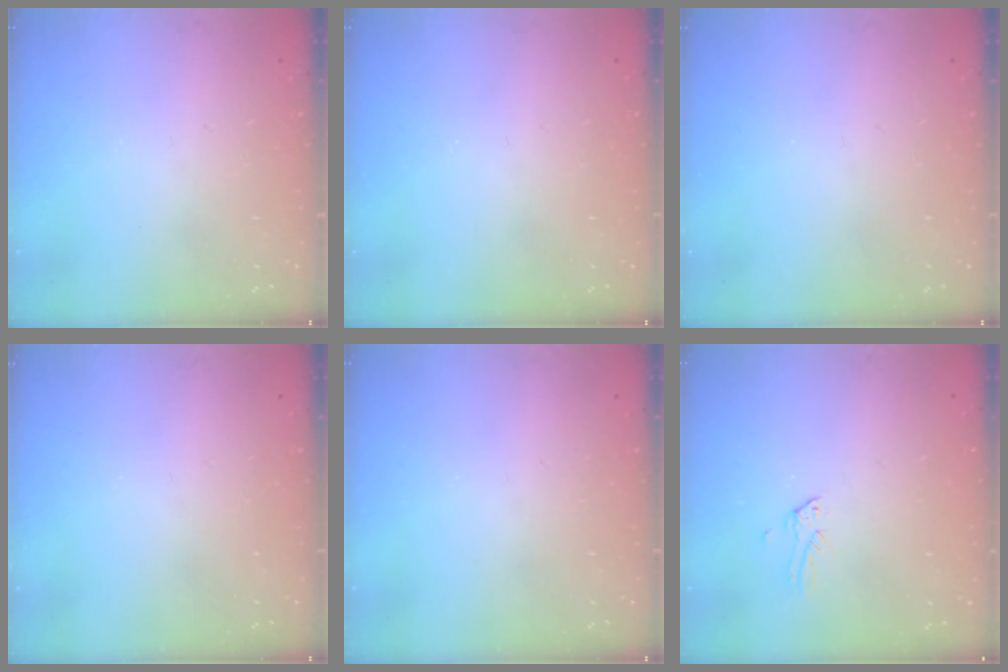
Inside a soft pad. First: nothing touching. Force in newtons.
{"total": 0.0}
{"total": 0.0}
{"total": 0.0}
{"total": 0.0}
{"total": 0.0}